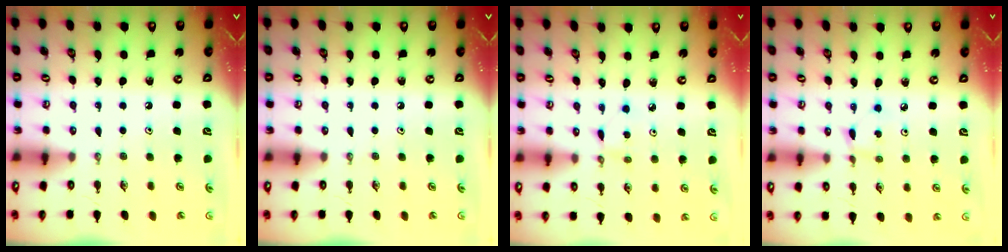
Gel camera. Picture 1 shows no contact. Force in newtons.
{"total": 0.0}
{"total": 1.9, "press": 1.9, "slide": 0.2}
{"total": 1.5, "press": 1.5, "slide": 0.1}